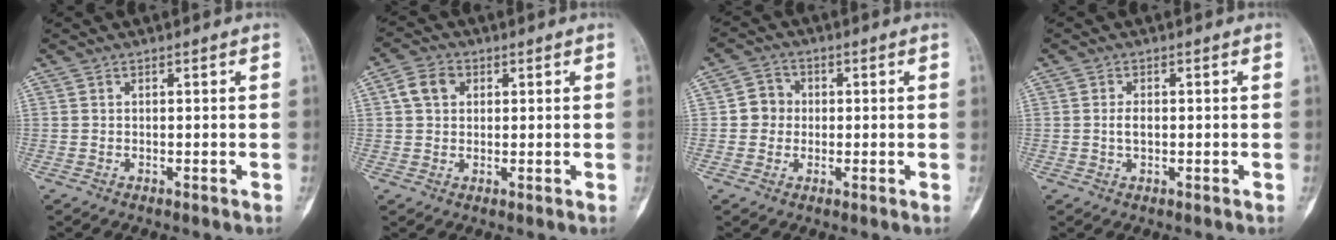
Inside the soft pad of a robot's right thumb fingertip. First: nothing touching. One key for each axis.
{"total": 4.8, "fx": 1.3, "fy": 3.8, "fz": 2.7, "tx": -0.041, "ty": 0.007, "tz": 0.021}
{"total": 4.4, "fx": 0.0, "fy": 4.2, "fz": 1.4, "tx": 0.003, "ty": 0.010, "tz": -0.008}
{"total": 2.1, "fx": -0.1, "fy": 1.2, "fz": 1.7, "tx": -0.031, "ty": 0.002, "tz": -0.003}